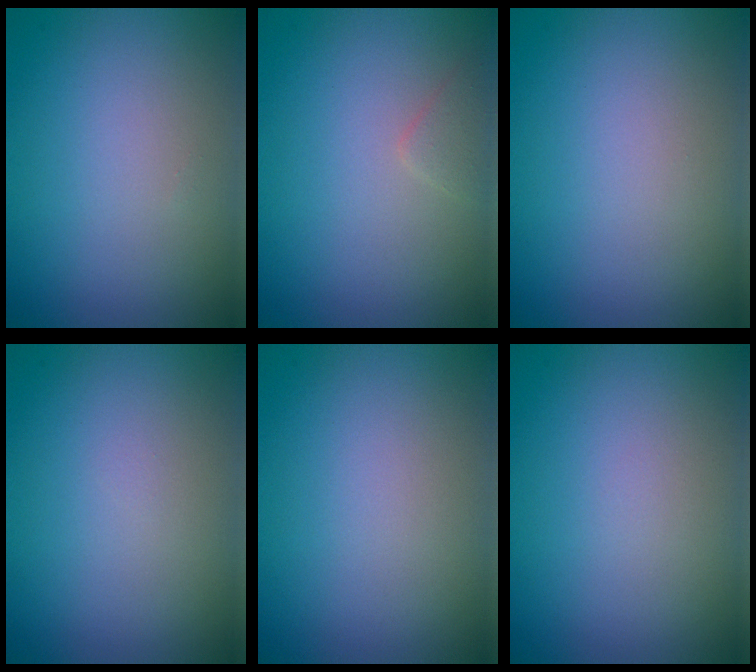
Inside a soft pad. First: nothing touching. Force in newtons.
{"total": 1.1, "press": 1.1, "slide": 0.1}
{"total": 0.0}
{"total": 0.0}
{"total": 0.0}
{"total": 0.0}